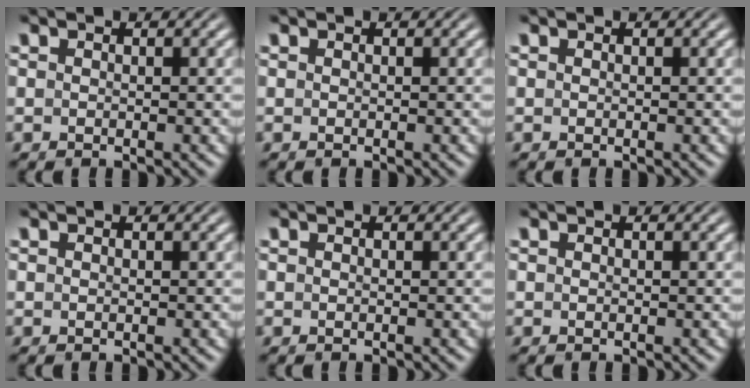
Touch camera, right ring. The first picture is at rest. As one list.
[{"total": 0.0}, {"total": 0.0}, {"total": 0.0}, {"total": 0.0}, {"total": 0.0}]